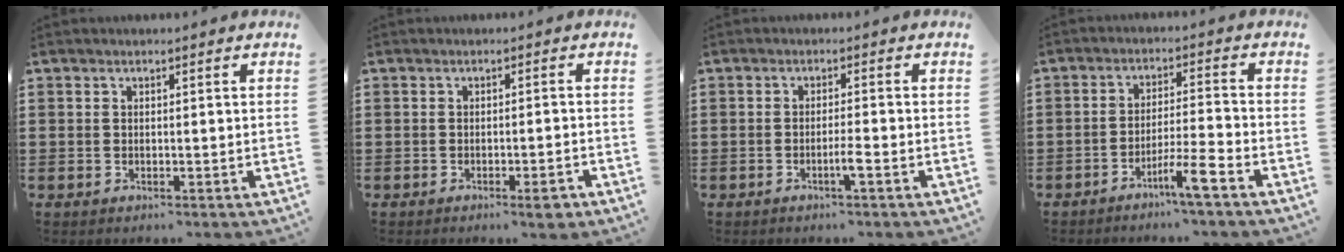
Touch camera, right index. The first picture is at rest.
{"total": 2.3, "force": [-1.4, 0.1, 1.7], "torque": [-0.028, -0.002, -0.025]}
{"total": 2.4, "force": [-1.2, -0.1, 2.1], "torque": [-0.035, -0.002, -0.023]}
{"total": 5.8, "force": [-4.3, -0.3, 3.9], "torque": [-0.068, -0.006, -0.079]}